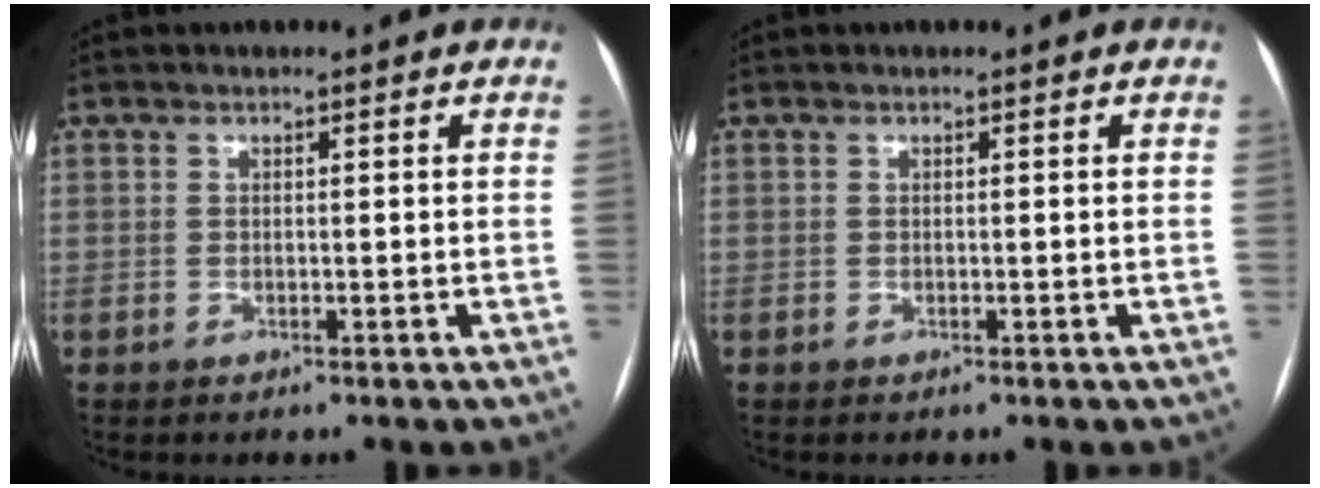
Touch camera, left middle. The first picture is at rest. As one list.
[{"total": 0.0}]